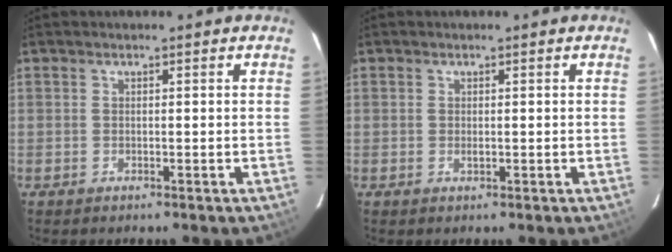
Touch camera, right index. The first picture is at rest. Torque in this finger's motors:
{"motor_torque": [0.43, 0.21, 0.18, 0.03]}